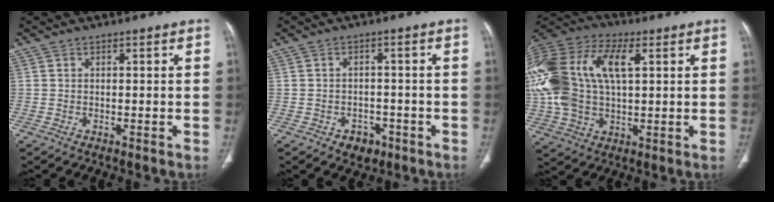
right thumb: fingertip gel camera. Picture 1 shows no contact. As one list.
[{"total": 4.1, "force": [-2.2, 3.1, 1.6], "torque": [-0.004, 0.016, -0.022]}, {"total": 25.1, "force": [5.8, 14.0, 20.0], "torque": [-0.464, 0.027, 0.105]}]